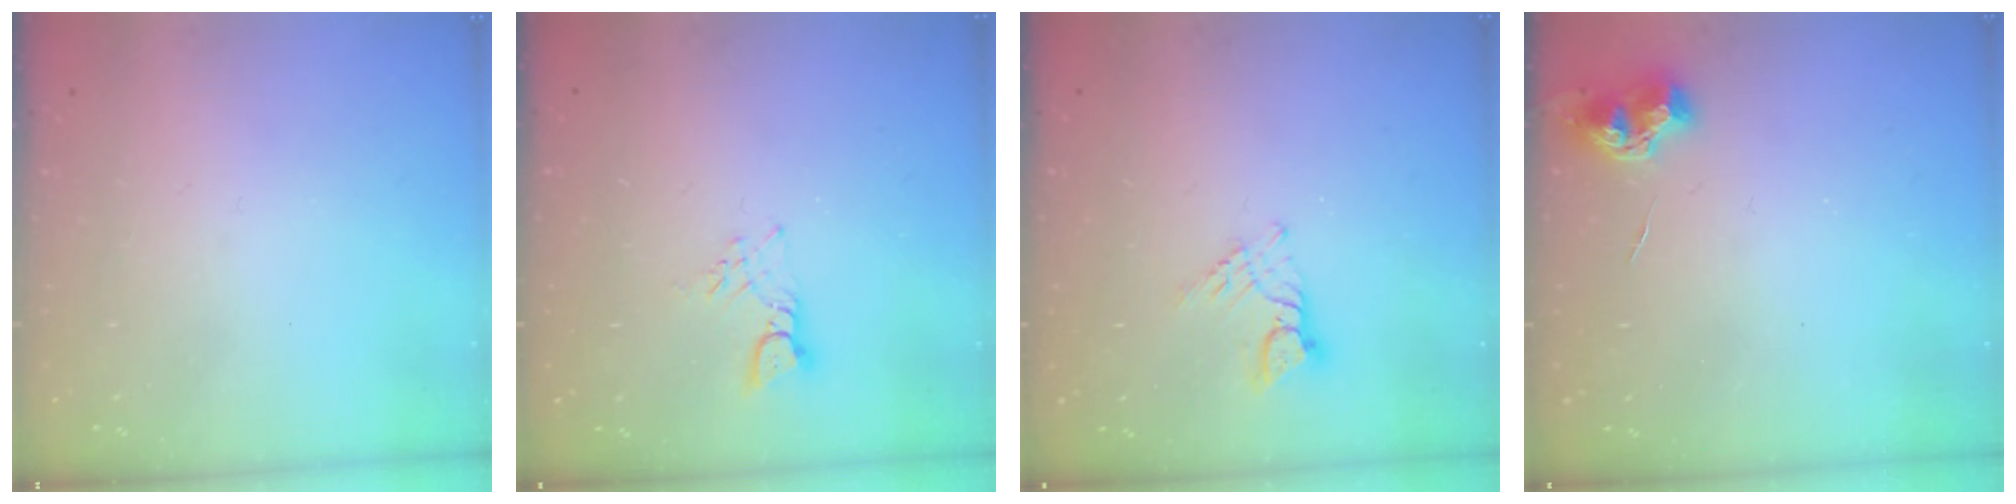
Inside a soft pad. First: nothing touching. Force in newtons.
{"total": 4.0, "press": 4.0, "slide": 0.2}
{"total": 5.5, "press": 5.5, "slide": 0.3}
{"total": 8.0, "press": 7.9, "slide": 0.7}